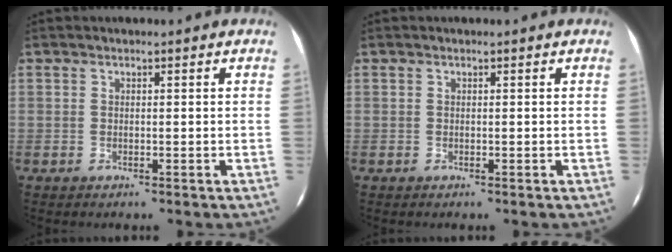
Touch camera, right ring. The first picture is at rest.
{"total": 0.0}